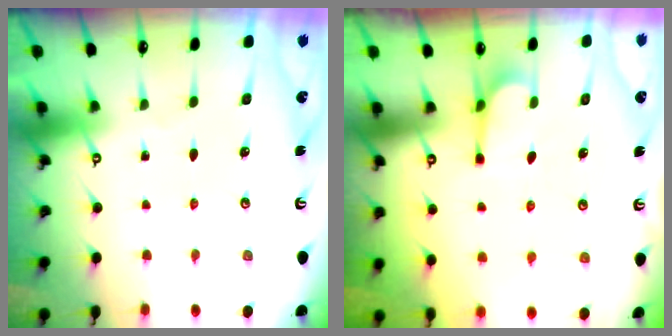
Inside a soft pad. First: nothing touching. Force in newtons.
{"total": 1.0, "press": 0.3, "slide": 1.0}